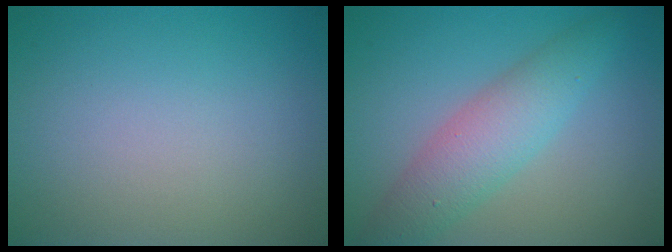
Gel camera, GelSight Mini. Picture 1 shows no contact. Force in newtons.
{"total": 4.6, "press": 4.6, "slide": 0.0}